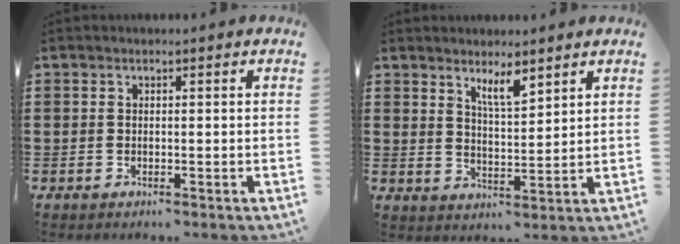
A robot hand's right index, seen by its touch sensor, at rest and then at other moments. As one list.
[{"total": 4.5, "force": [3.5, 0.9, 2.6], "torque": [-0.050, -0.005, 0.061]}]